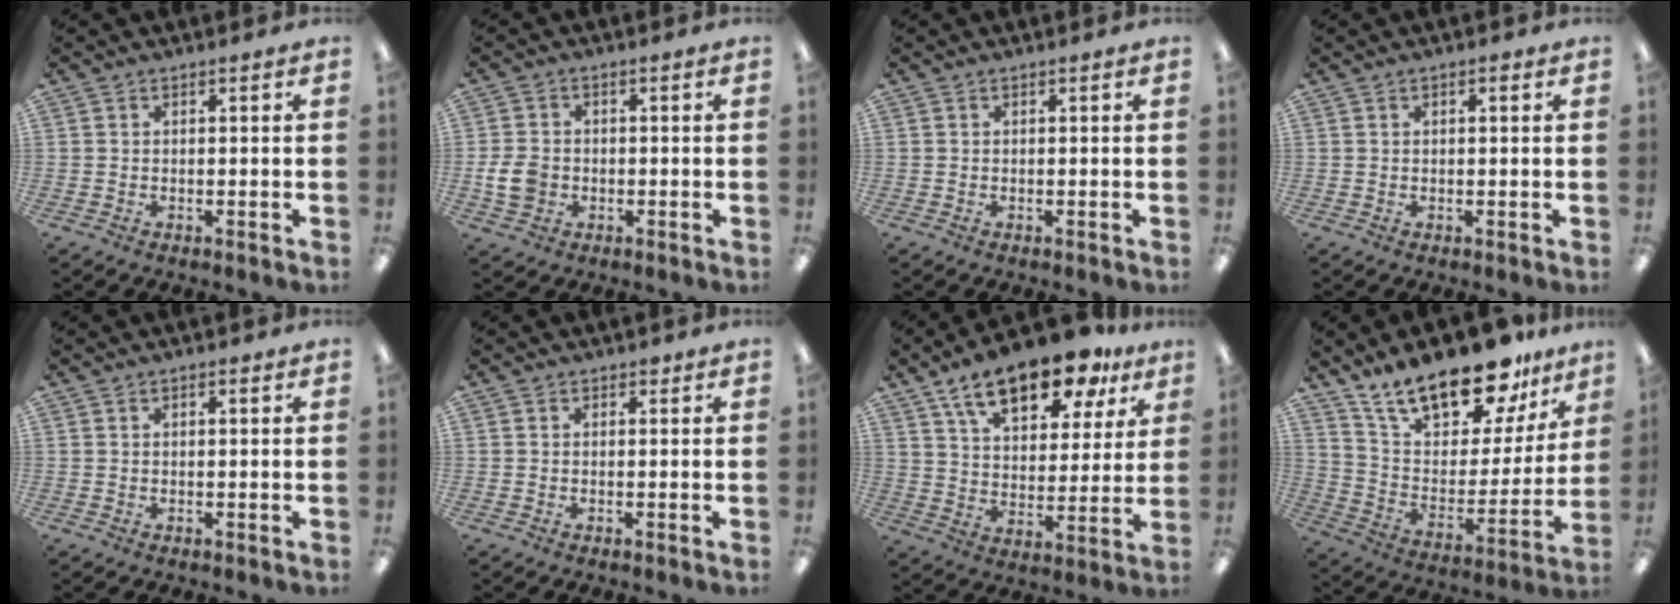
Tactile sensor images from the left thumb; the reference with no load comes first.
{"total": 6.2, "force": [-1.0, 4.9, 3.6], "torque": [-0.073, 0.004, -0.020]}
{"total": 0.0}
{"total": 0.8, "force": [0.4, 0.4, 0.6], "torque": [-0.005, 0.000, 0.005]}
{"total": 0.6, "force": [0.3, 0.2, 0.4], "torque": [-0.008, 0.003, 0.006]}
{"total": 0.6, "force": [0.5, 0.5, 0.1], "torque": [0.005, 0.000, 0.006]}
{"total": 17.8, "force": [12.3, 7.9, 10.2], "torque": [-0.168, -0.059, 0.211]}
{"total": 22.5, "force": [17.7, 8.5, 10.9], "torque": [-0.185, -0.115, 0.310]}